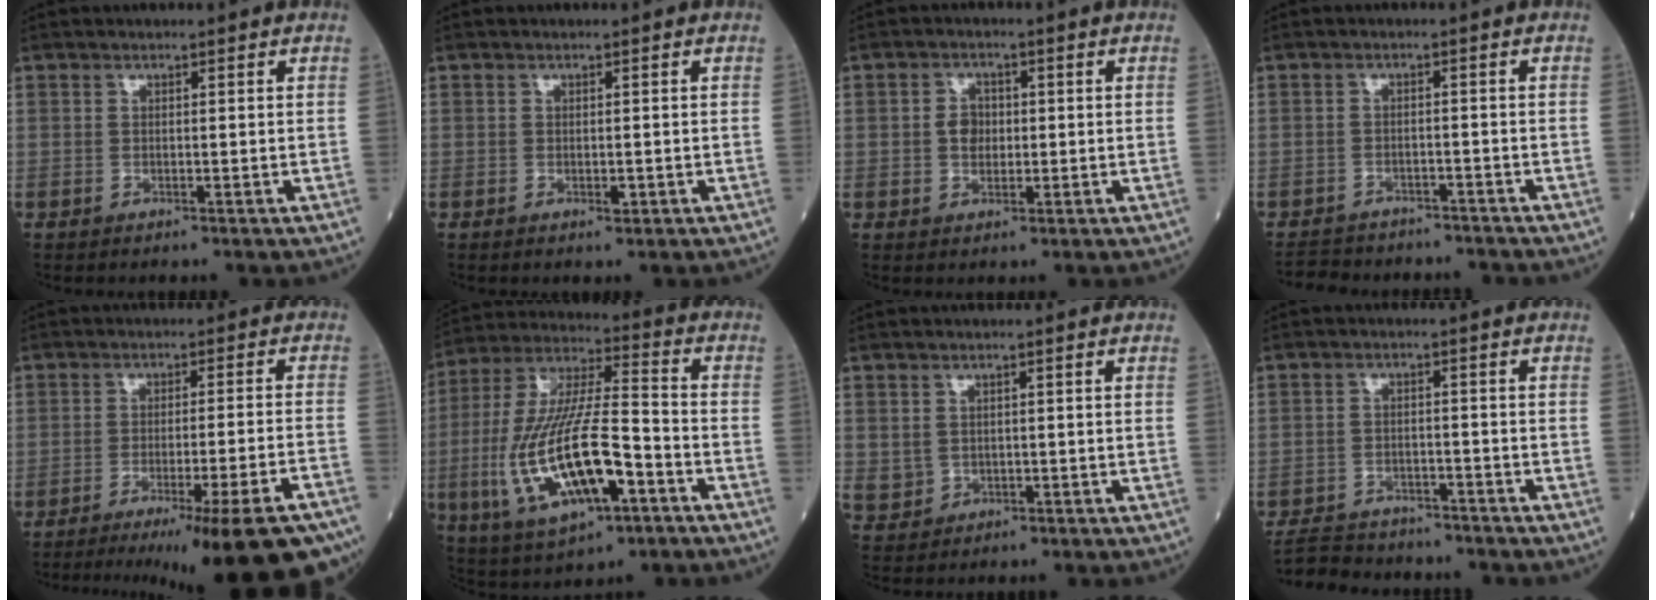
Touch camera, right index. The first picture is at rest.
{"total": 1.2, "force": [-0.3, 0.6, 1.0], "torque": [-0.011, -0.002, -0.004]}
{"total": 3.1, "force": [0.1, 2.6, 1.8], "torque": [-0.032, 0.006, -0.001]}
{"total": 10.5, "force": [-9.6, 3.3, 2.6], "torque": [-0.057, 0.002, -0.123]}
{"total": 20.0, "force": [-15.2, -0.3, 13.0], "torque": [-0.108, -0.031, -0.211]}
{"total": 18.9, "force": [-5.9, 5.0, 17.2], "torque": [-0.363, -0.010, -0.097]}
{"total": 2.6, "force": [0.2, 2.5, 0.6], "torque": [-0.011, 0.001, 0.013]}
{"total": 10.1, "force": [-9.3, 3.1, 2.5], "torque": [-0.050, 0.004, -0.136]}